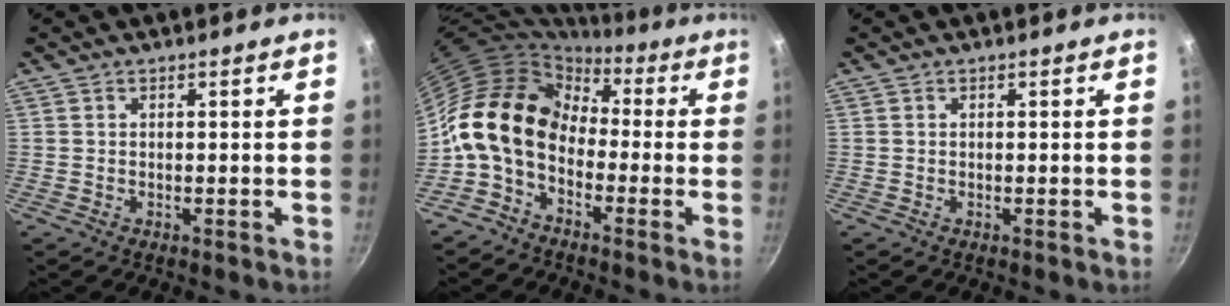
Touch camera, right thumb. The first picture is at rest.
{"total": 13.3, "force": [-1.7, 9.6, 9.0], "torque": [-0.137, 0.038, -0.056]}
{"total": 0.0}